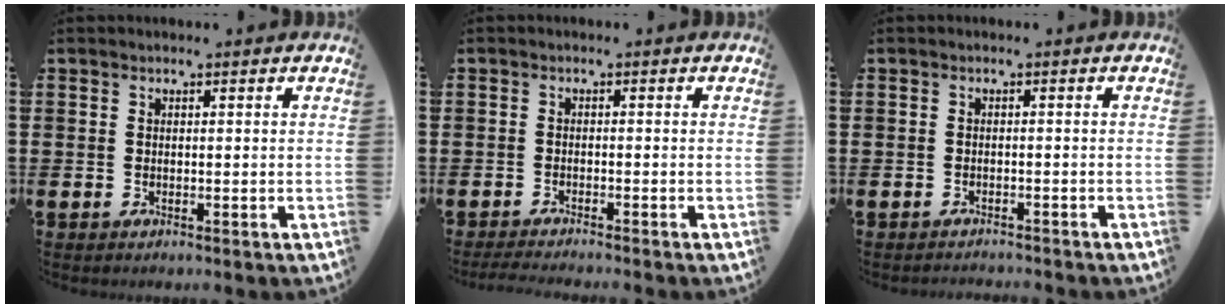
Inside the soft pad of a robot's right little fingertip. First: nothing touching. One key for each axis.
{"total": 1.4, "fx": -1.3, "fy": -0.1, "fz": 0.6, "tx": -0.009, "ty": 0.002, "tz": -0.025}
{"total": 0.9, "fx": -0.9, "fy": -0.1, "fz": -0.1, "tx": 0.000, "ty": 0.001, "tz": -0.018}